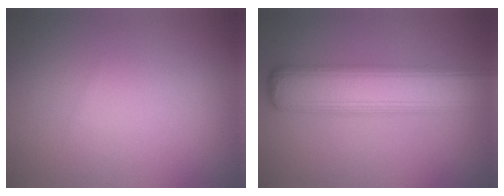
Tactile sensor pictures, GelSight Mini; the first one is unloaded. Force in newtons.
{"total": 8.1, "press": 8.1, "slide": 0.2}